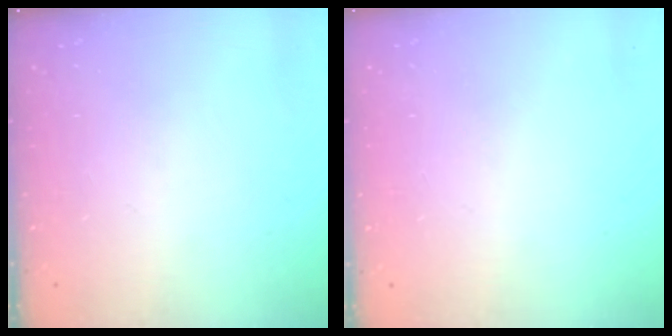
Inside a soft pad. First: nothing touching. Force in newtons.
{"total": 2.2, "press": 2.2, "slide": 0.1}